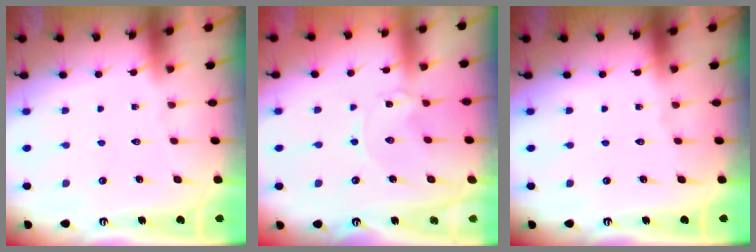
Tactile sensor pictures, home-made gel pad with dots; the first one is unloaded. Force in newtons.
{"total": 0.0}
{"total": 0.0}